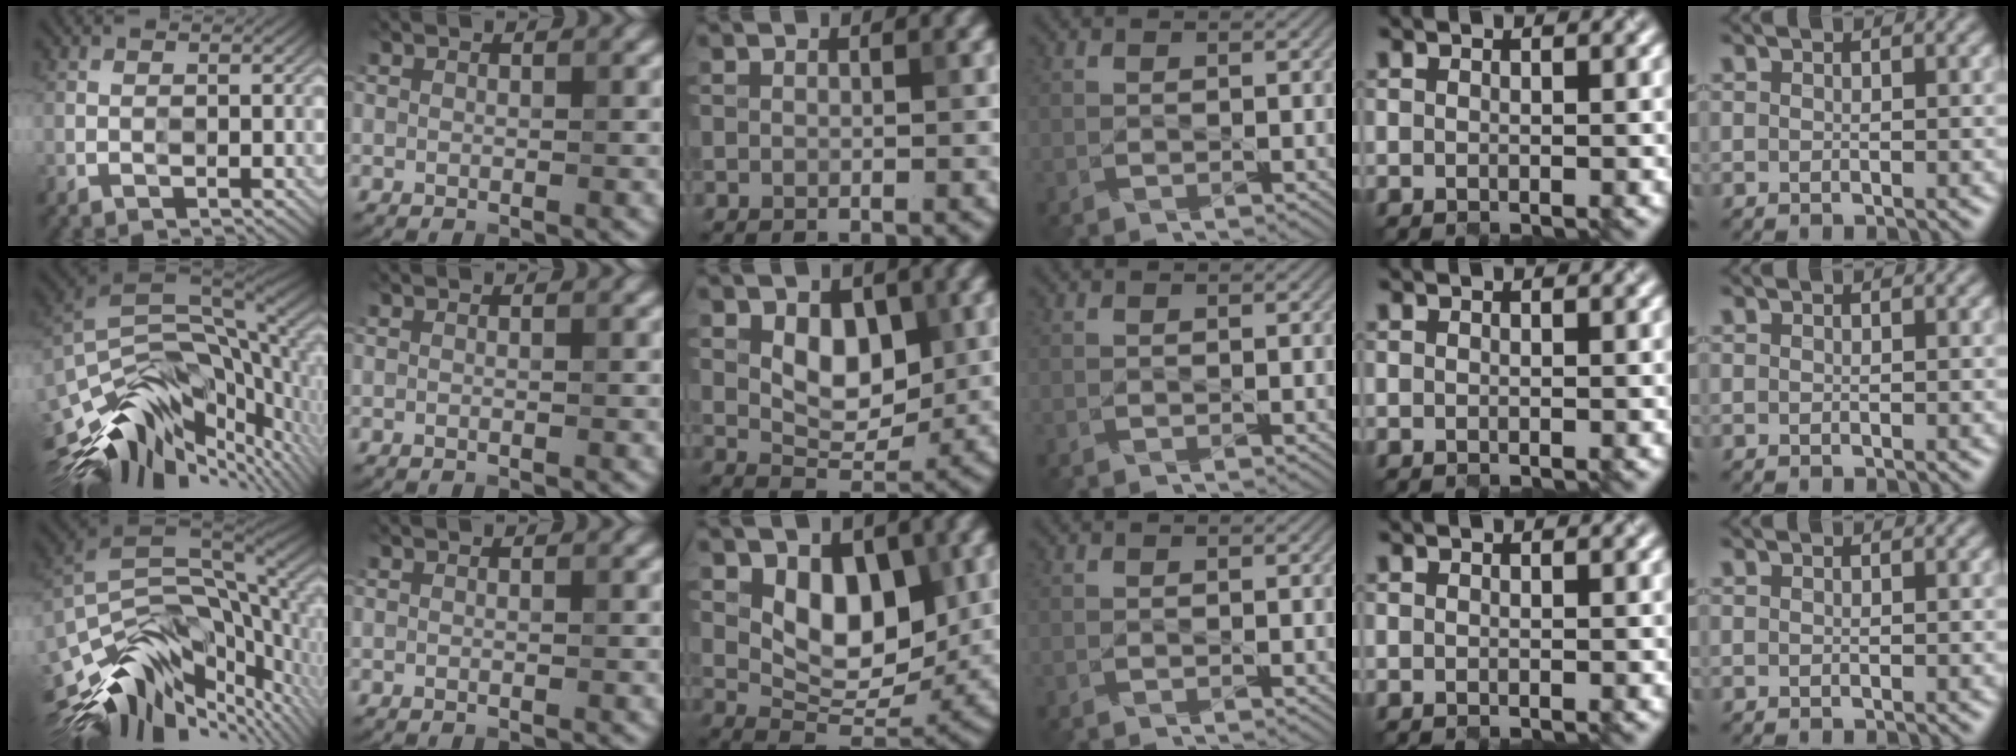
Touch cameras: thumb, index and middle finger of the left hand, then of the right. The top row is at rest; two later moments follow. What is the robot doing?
{"motion": "open", "object": "egg carton"}